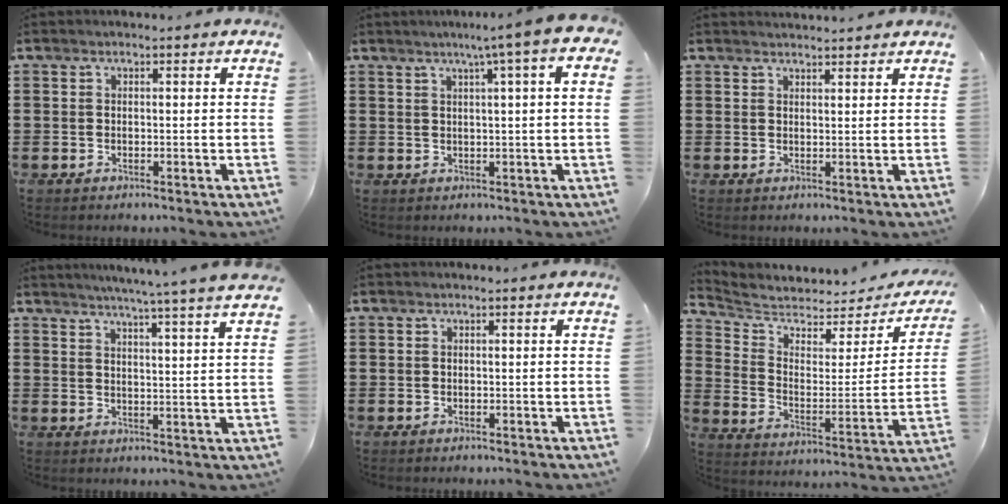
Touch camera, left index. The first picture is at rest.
{"total": 5.3, "force": [2.3, -0.6, 4.8], "torque": [-0.085, -0.007, 0.033]}
{"total": 1.5, "force": [1.5, 0.0, 0.0], "torque": [-0.004, 0.000, 0.029]}
{"total": 4.7, "force": [4.2, -1.3, 1.5], "torque": [-0.036, -0.031, 0.067]}
{"total": 0.0}
{"total": 4.4, "force": [4.1, 1.3, 1.0], "torque": [-0.048, -0.035, 0.065]}